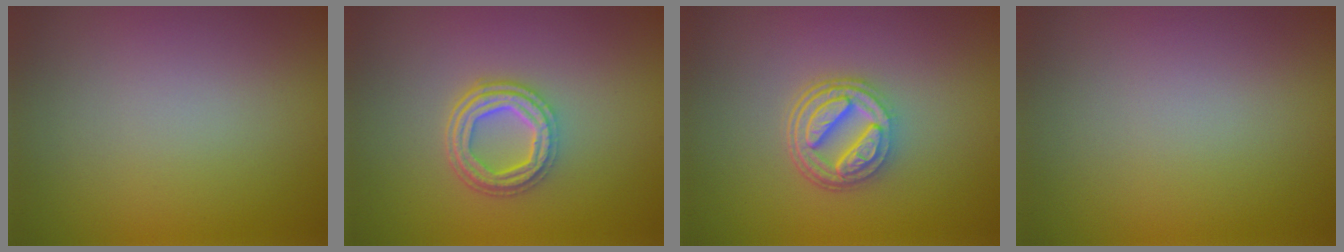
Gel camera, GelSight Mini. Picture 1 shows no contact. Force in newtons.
{"total": 4.2, "press": 3.1, "slide": 2.8}
{"total": 4.9, "press": 3.7, "slide": 3.3}
{"total": 0.0}